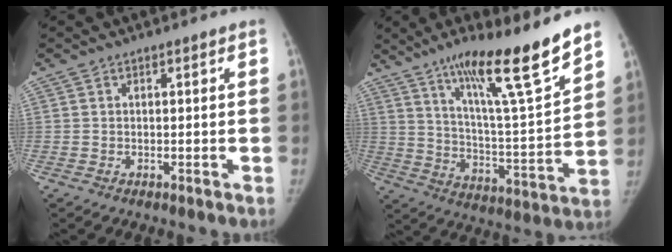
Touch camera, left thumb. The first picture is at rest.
{"total": 19.8, "force": [13.8, 1.7, 14.1], "torque": [-0.201, -0.078, 0.230]}